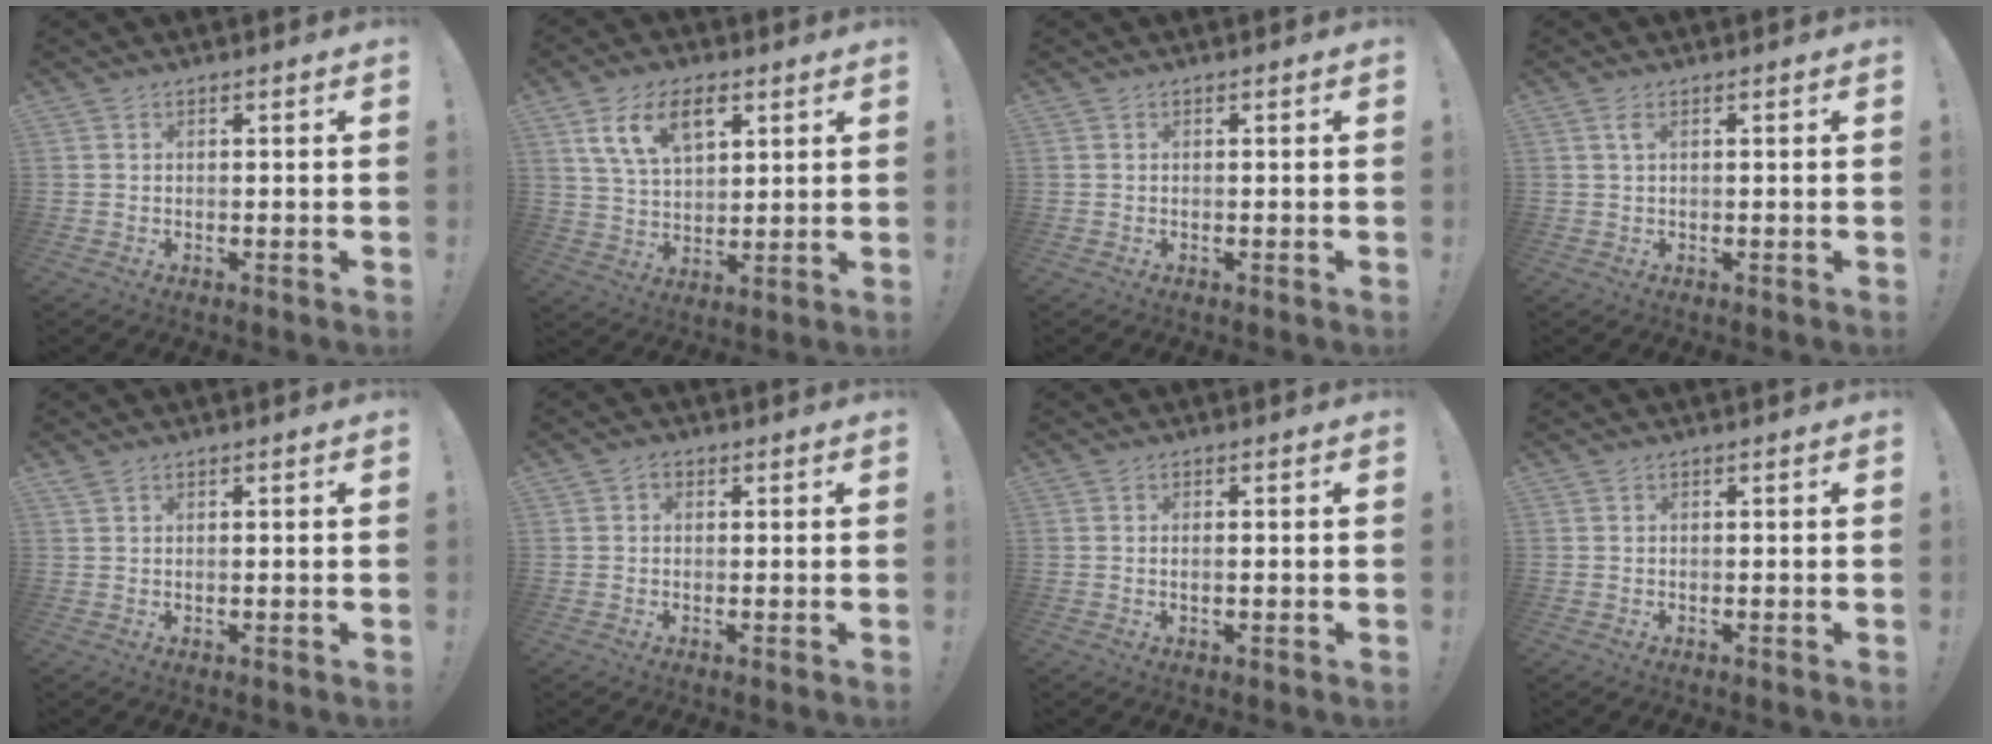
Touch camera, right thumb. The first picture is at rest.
{"total": 12.6, "force": [6.5, 7.0, 8.2], "torque": [-0.139, -0.012, 0.121]}
{"total": 0.0}
{"total": 1.6, "force": [0.5, 0.2, 1.5], "torque": [-0.026, -0.001, 0.007]}
{"total": 1.2, "force": [0.9, 0.3, 0.8], "torque": [-0.020, 0.002, 0.018]}
{"total": 1.5, "force": [0.1, 1.3, 0.8], "torque": [-0.009, 0.003, 0.001]}
{"total": 1.5, "force": [-0.1, 0.3, 1.5], "torque": [-0.025, 0.001, -0.003]}
{"total": 0.0}